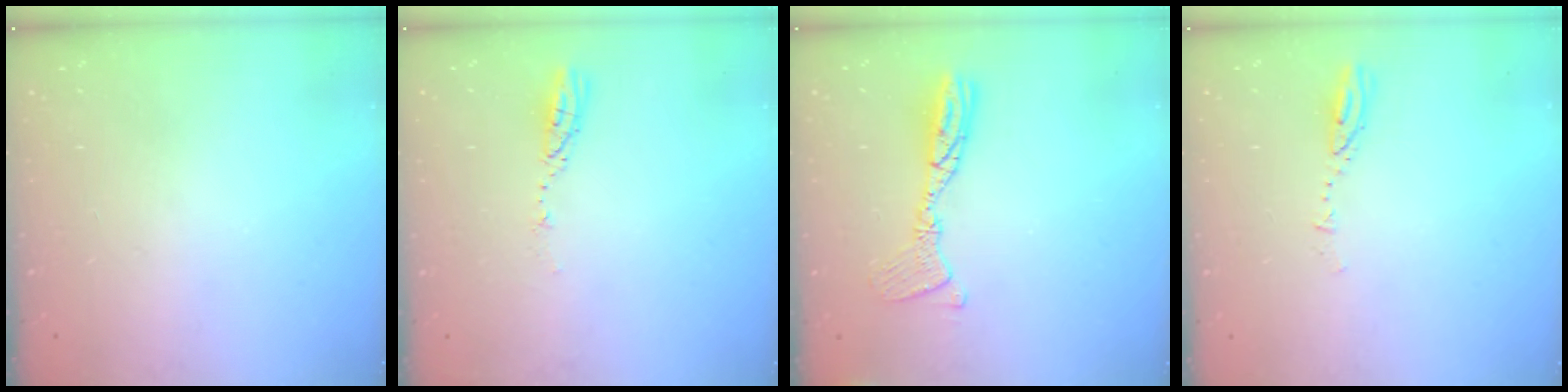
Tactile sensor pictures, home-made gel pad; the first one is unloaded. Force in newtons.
{"total": 3.6, "press": 3.6, "slide": 0.3}
{"total": 12.4, "press": 12.4, "slide": 1.1}
{"total": 3.1, "press": 3.1, "slide": 0.3}